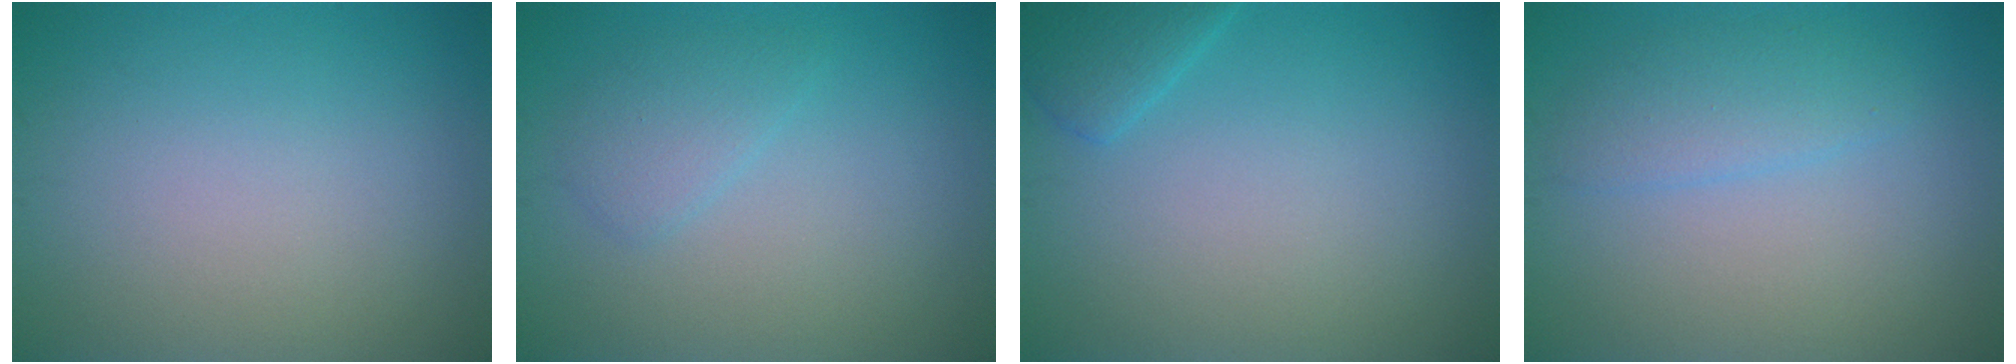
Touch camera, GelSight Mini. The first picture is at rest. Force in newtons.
{"total": 1.8, "press": 1.8, "slide": 0.1}
{"total": 2.0, "press": 2.0, "slide": 0.1}
{"total": 2.3, "press": 2.3, "slide": 0.0}